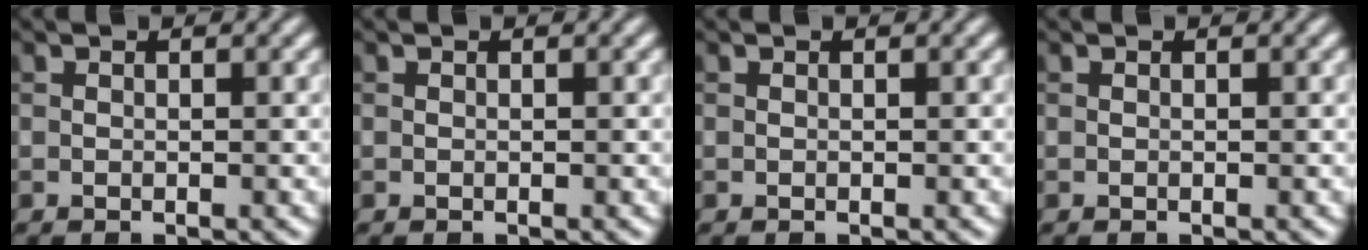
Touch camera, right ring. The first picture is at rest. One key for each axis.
{"total": 0.0}
{"total": 0.0}
{"total": 0.0}